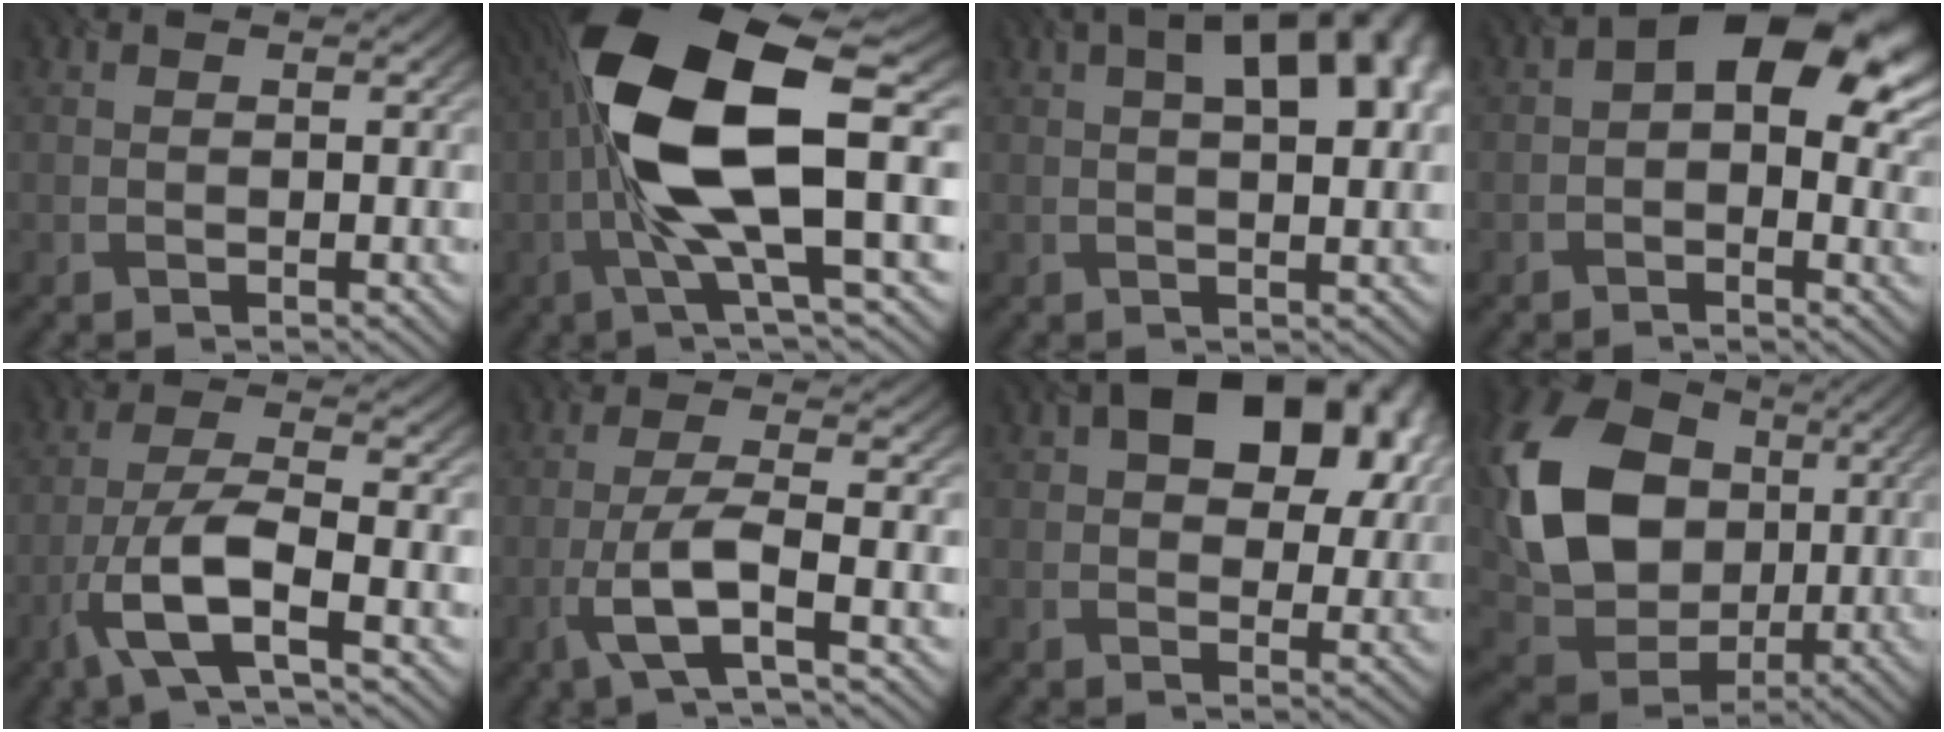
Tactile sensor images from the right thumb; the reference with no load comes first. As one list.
[{"total": 16.1, "force": [0.2, 5.5, 15.1], "torque": [-0.305, 0.012, 0.003]}, {"total": 12.3, "force": [4.2, 5.2, 10.3], "torque": [-0.146, 0.033, 0.046]}, {"total": 12.5, "force": [3.5, 7.0, 9.7], "torque": [-0.133, 0.006, 0.045]}, {"total": 8.6, "force": [-4.2, 2.2, 7.2], "torque": [-0.150, 0.001, -0.095]}, {"total": 5.8, "force": [-2.5, 1.0, 5.2], "torque": [-0.107, 0.008, -0.059]}, {"total": 14.6, "force": [5.5, 8.8, 10.3], "torque": [-0.149, 0.021, 0.082]}, {"total": 17.4, "force": [2.3, 13.4, 11.0], "torque": [-0.258, 0.004, 0.045]}]